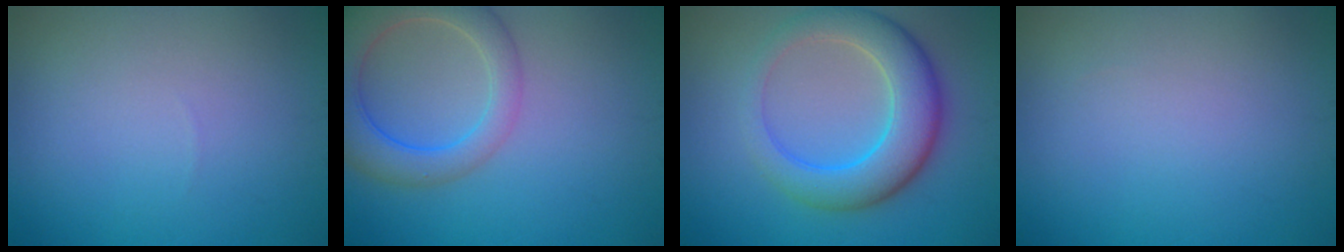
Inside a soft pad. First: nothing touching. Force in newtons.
{"total": 7.2, "press": 7.2, "slide": 0.5}
{"total": 6.7, "press": 6.7, "slide": 0.2}
{"total": 0.0}